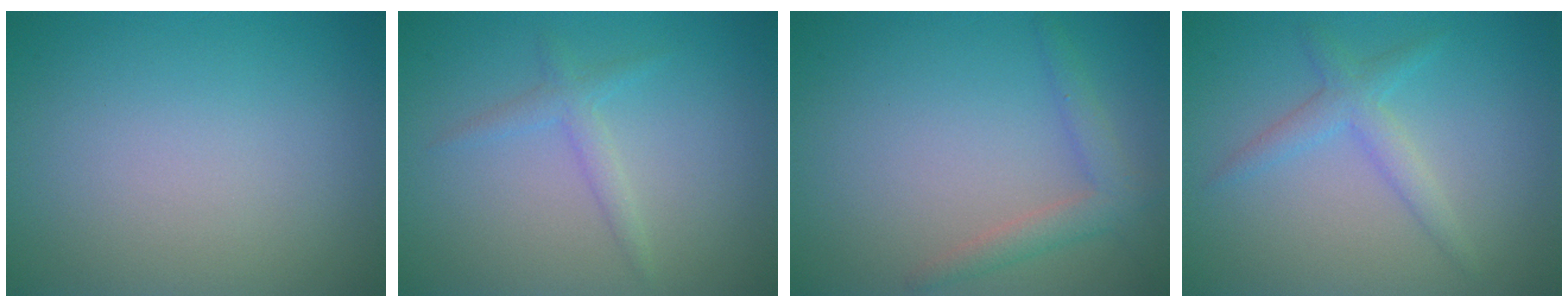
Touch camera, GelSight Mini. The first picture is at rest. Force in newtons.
{"total": 1.5, "press": 1.5, "slide": 0.1}
{"total": 2.3, "press": 2.3, "slide": 0.1}
{"total": 2.2, "press": 2.2, "slide": 0.1}